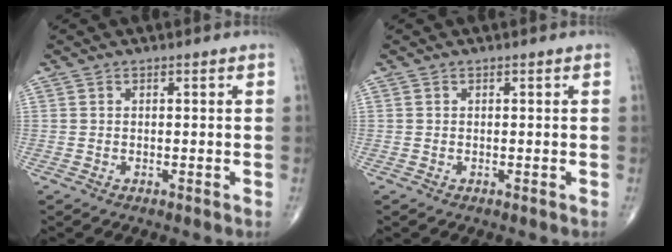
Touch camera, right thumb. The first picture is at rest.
{"total": 0.0}